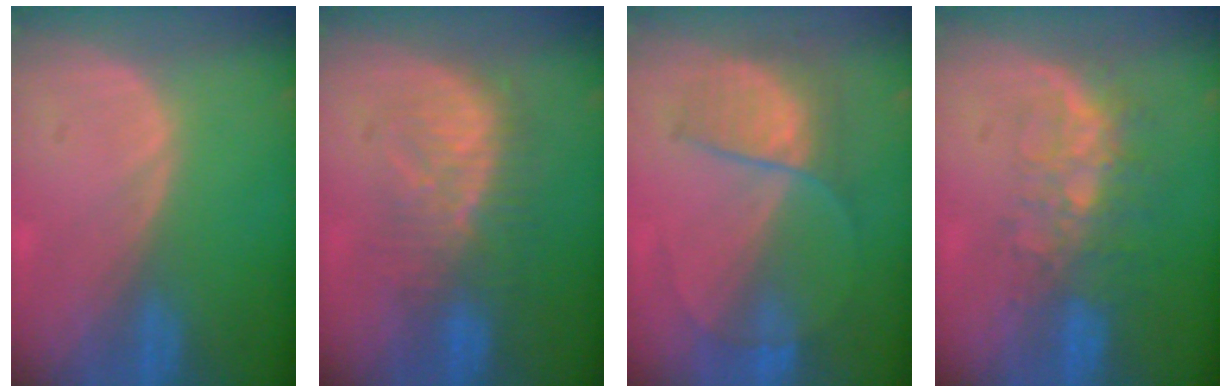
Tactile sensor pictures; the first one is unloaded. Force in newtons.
{"total": 7.9, "press": 7.8, "slide": 1.6}
{"total": 6.2, "press": 6.1, "slide": 0.9}
{"total": 8.2, "press": 6.7, "slide": 4.6}